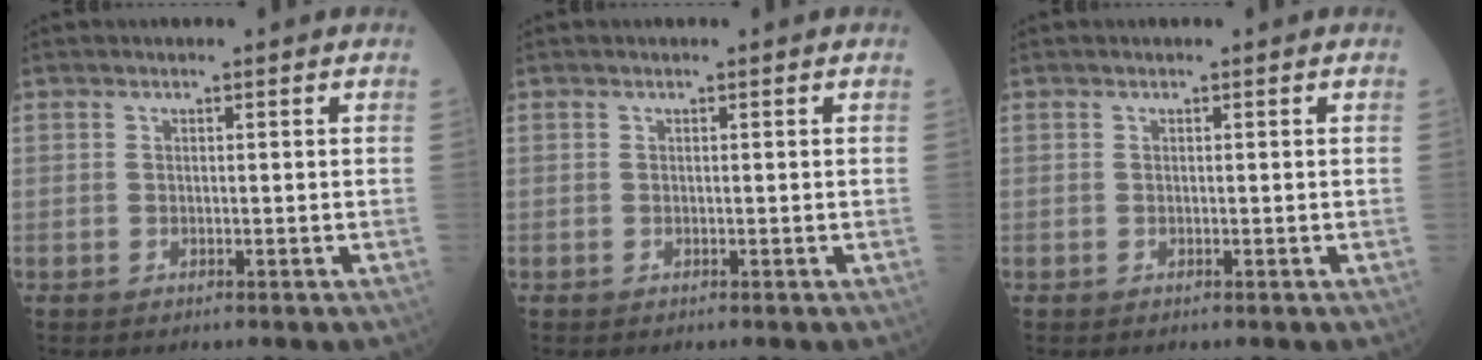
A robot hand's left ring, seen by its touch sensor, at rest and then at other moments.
{"total": 0.0}
{"total": 0.0}